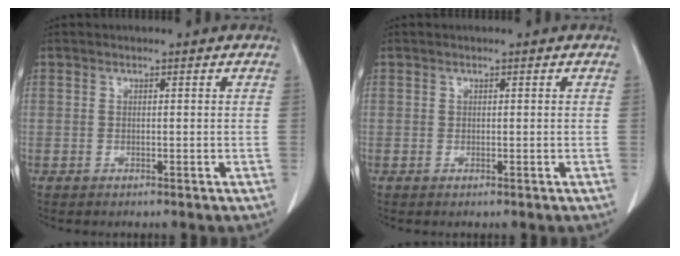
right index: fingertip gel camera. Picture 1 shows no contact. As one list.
[{"total": 0.0}]